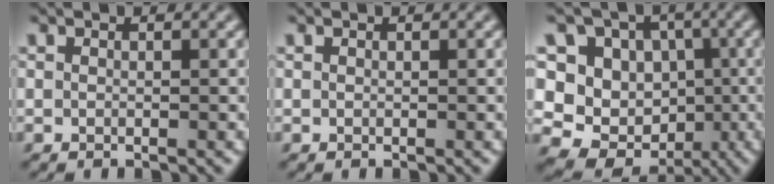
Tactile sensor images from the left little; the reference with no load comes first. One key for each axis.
{"total": 0.0}
{"total": 13.0, "fx": 1.6, "fy": 11.6, "fz": 5.8, "tx": -0.134, "ty": 0.045, "tz": 0.006}